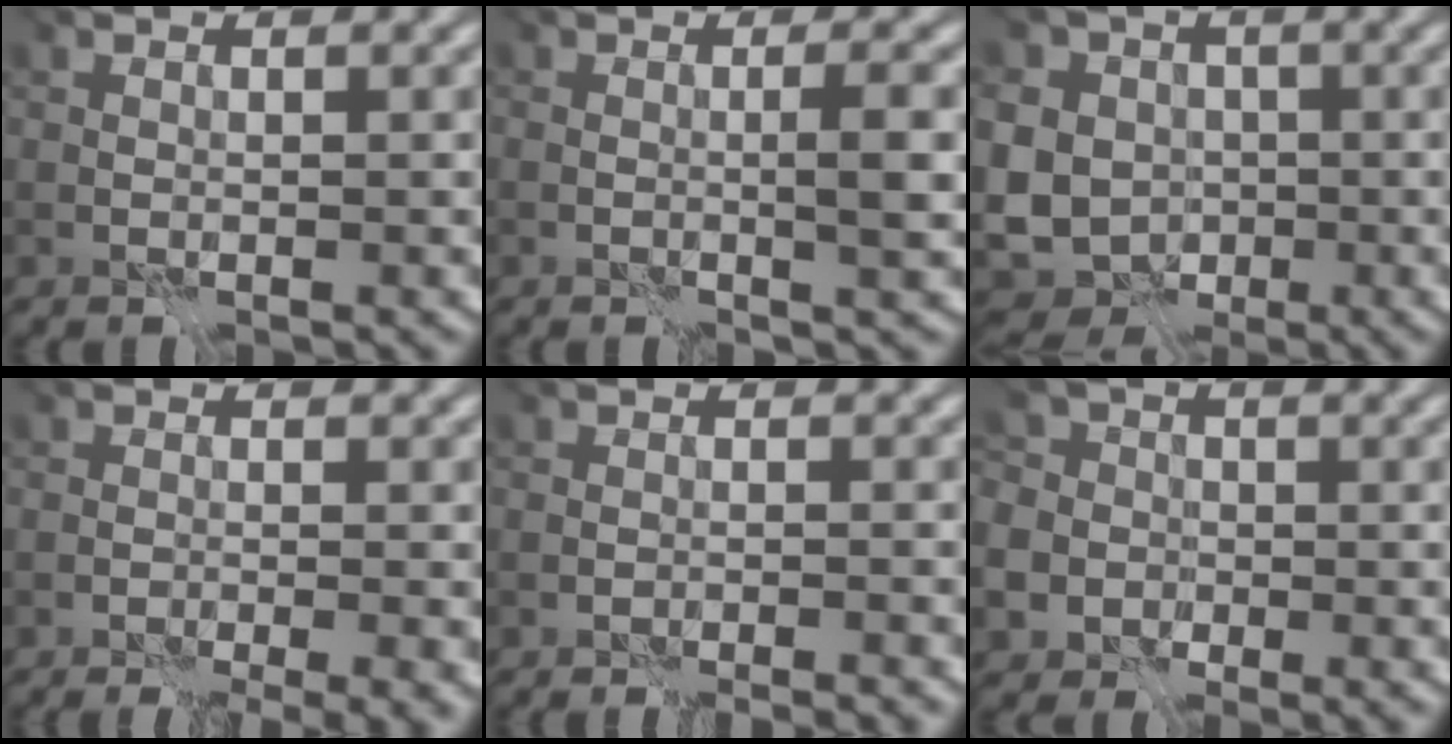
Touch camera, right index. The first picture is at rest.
{"total": 2.0, "force": [-0.4, -0.3, 1.9], "torque": [-0.029, -0.001, -0.007]}
{"total": 10.1, "force": [-0.7, 8.9, 4.7], "torque": [-0.099, 0.011, -0.047]}
{"total": 3.7, "force": [-1.3, 1.5, 3.2], "torque": [-0.032, -0.005, -0.022]}
{"total": 1.6, "force": [-1.5, 0.1, 0.7], "torque": [0.005, 0.003, -0.018]}
{"total": 6.1, "force": [-0.5, 5.6, 2.4], "torque": [-0.058, 0.015, -0.049]}